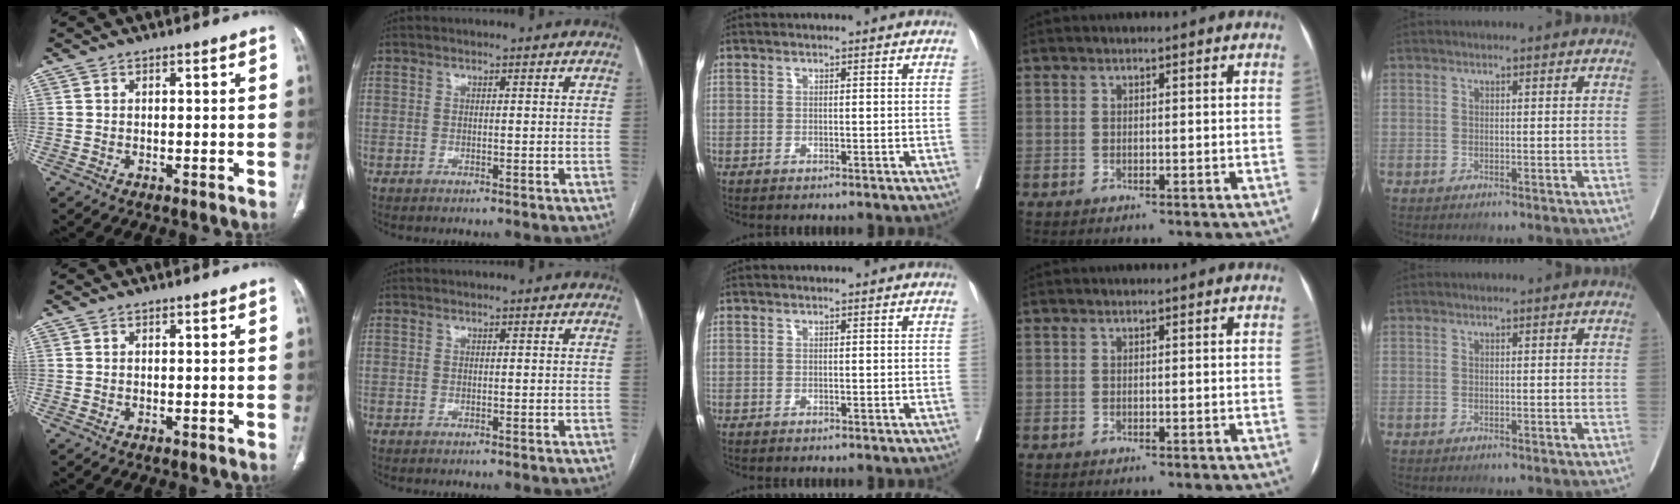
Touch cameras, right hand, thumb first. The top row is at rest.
{}